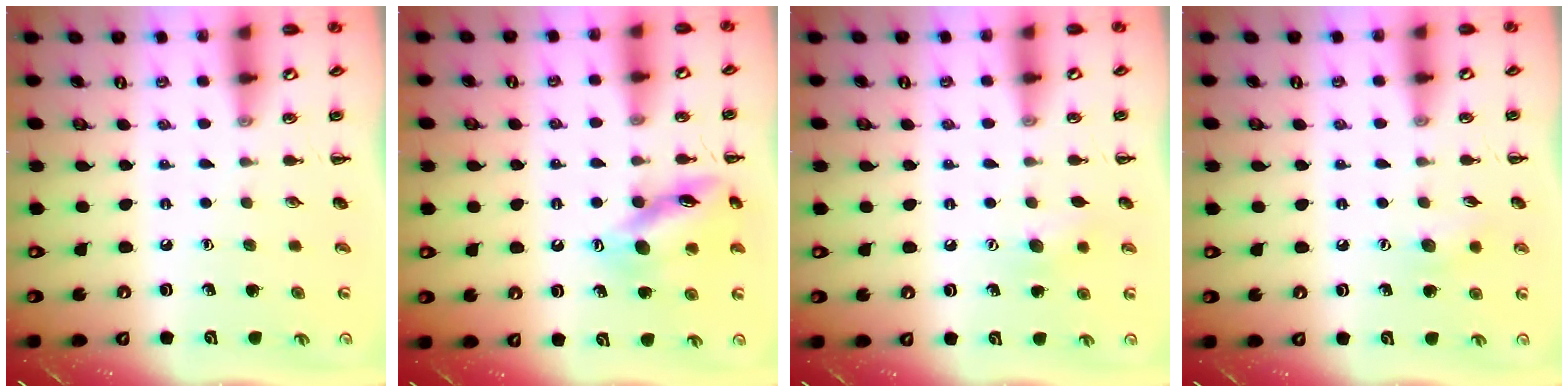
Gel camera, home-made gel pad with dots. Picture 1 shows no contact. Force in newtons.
{"total": 14.0, "press": 13.9, "slide": 1.5}
{"total": 8.9, "press": 8.8, "slide": 1.5}
{"total": 5.5, "press": 5.3, "slide": 1.4}